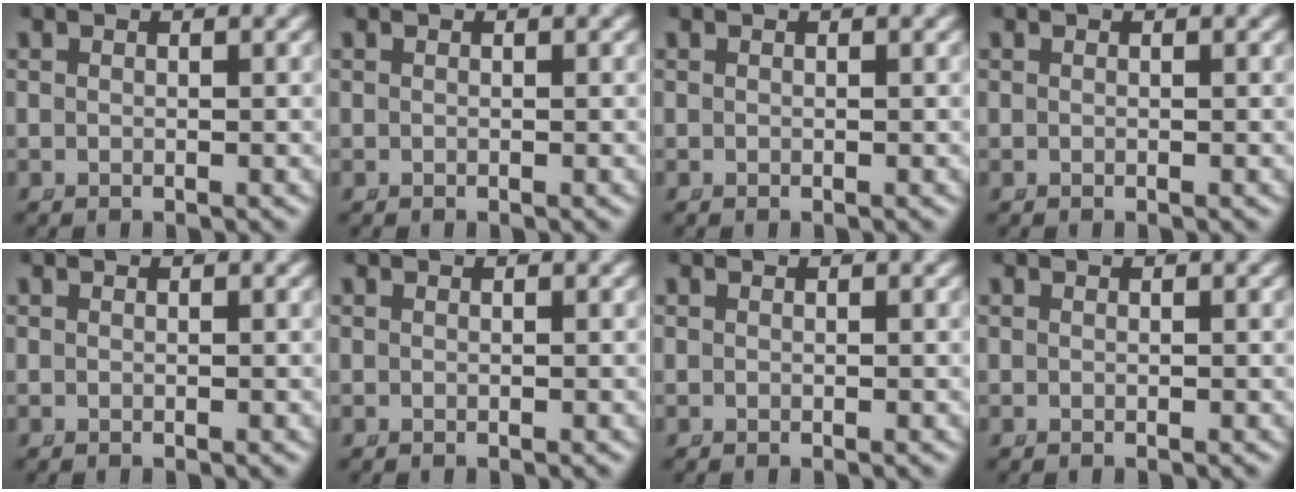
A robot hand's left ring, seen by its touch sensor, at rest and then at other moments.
{"total": 0.0}
{"total": 0.0}
{"total": 0.0}
{"total": 0.0}
{"total": 0.0}
{"total": 0.0}
{"total": 0.0}